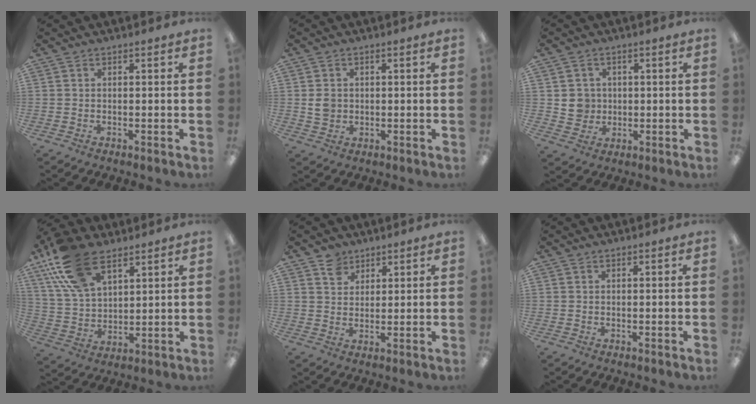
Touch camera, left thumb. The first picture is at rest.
{"total": 3.5, "force": [0.3, 3.1, 1.6], "torque": [-0.014, 0.000, 0.003]}
{"total": 5.1, "force": [0.8, 5.0, 0.5], "torque": [-0.001, 0.002, 0.013]}
{"total": 18.2, "force": [10.7, 9.7, 11.0], "torque": [-0.237, -0.022, 0.197]}
{"total": 4.7, "force": [3.2, 3.4, 0.4], "torque": [-0.006, -0.007, 0.060]}
{"total": 0.0}